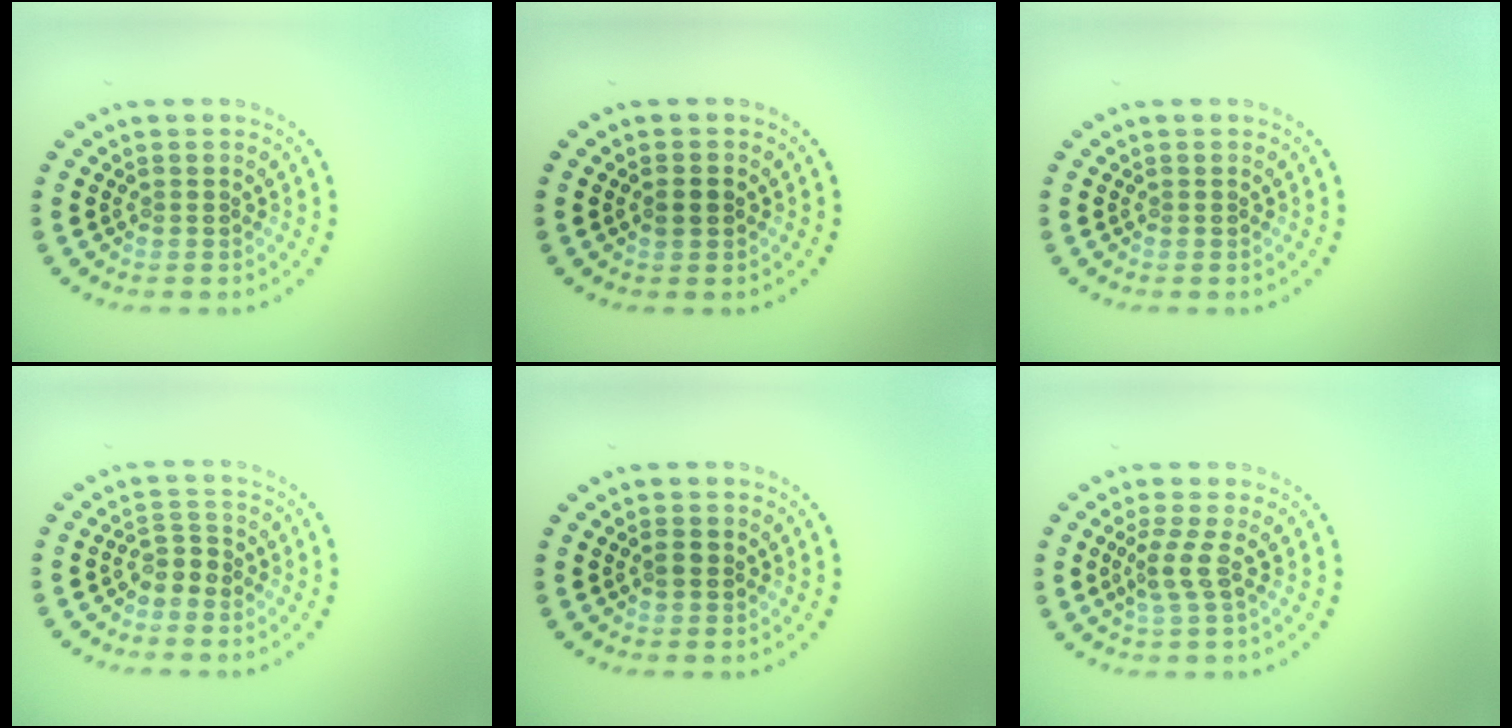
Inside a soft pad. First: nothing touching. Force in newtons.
{"total": 1.5, "press": 1.5, "slide": 0.1}
{"total": 0.0}
{"total": 1.5, "press": 1.2, "slide": 0.9}
{"total": 0.9, "press": 0.9, "slide": 0.2}
{"total": 2.0, "press": 1.4, "slide": 1.5}